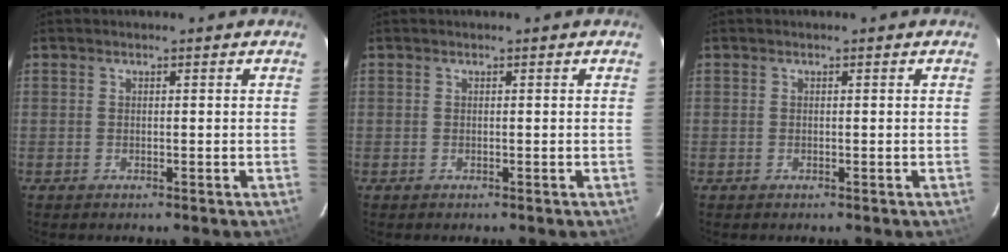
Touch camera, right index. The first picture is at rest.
{"total": 0.0}
{"total": 0.0}